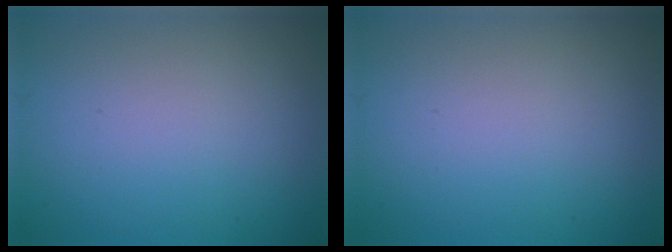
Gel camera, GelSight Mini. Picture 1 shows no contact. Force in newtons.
{"total": 0.0}